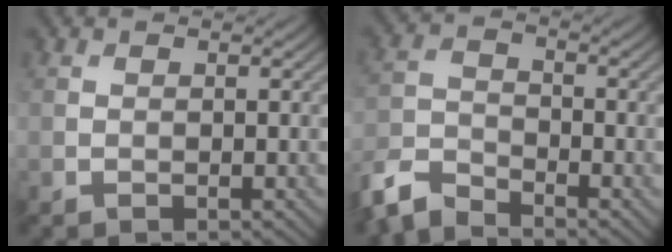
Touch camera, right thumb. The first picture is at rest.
{"total": 5.8, "force": [-5.2, 1.7, 1.9], "torque": [-0.045, -0.010, -0.123]}